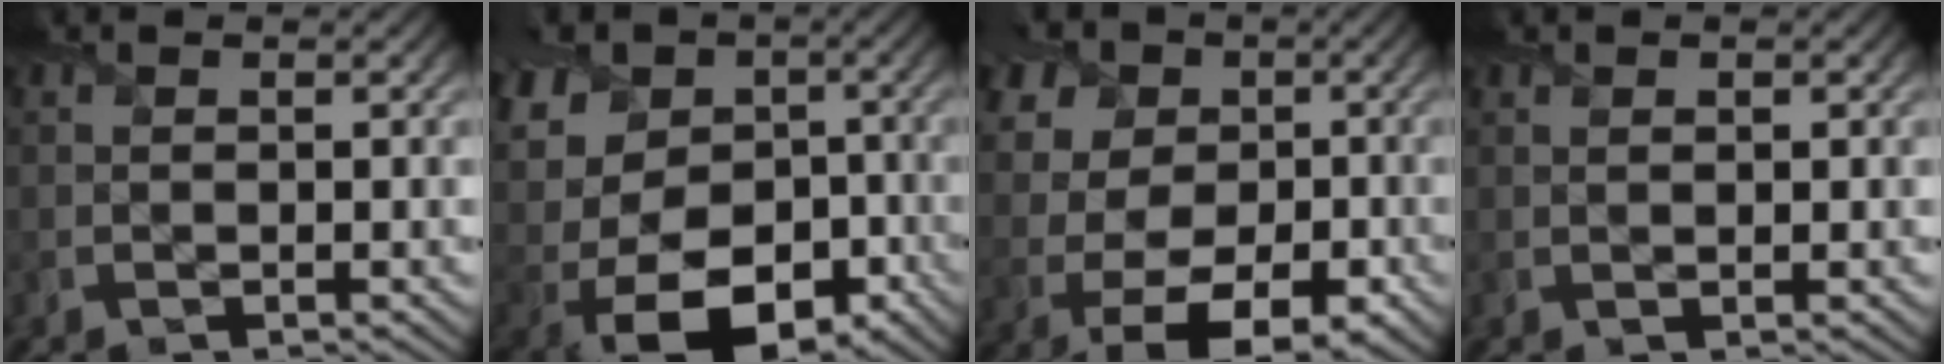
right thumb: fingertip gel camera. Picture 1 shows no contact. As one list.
[{"total": 15.8, "force": [-1.0, 12.1, 10.2], "torque": [-0.220, -0.001, -0.020]}, {"total": 12.7, "force": [1.6, 9.9, 7.8], "torque": [-0.161, 0.013, 0.019]}, {"total": 0.8, "force": [0.5, 0.1, 0.7], "torque": [-0.014, 0.002, 0.010]}]